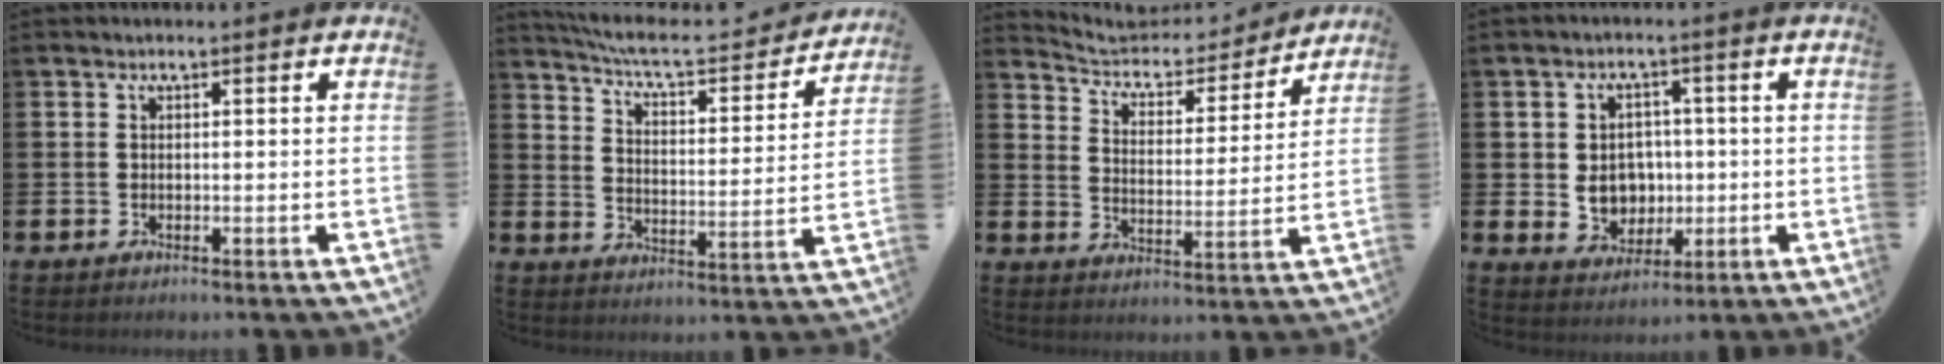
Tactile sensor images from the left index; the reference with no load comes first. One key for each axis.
{"total": 7.2, "fx": 6.5, "fy": 1.5, "fz": 2.7, "tx": -0.077, "ty": -0.046, "tz": 0.107}
{"total": 5.7, "fx": 5.4, "fy": 1.8, "fz": 1.0, "tx": -0.055, "ty": -0.043, "tz": 0.087}
{"total": 4.7, "fx": 0.3, "fy": 4.3, "fz": 1.9, "tx": -0.038, "ty": 0.005, "tz": 0.000}